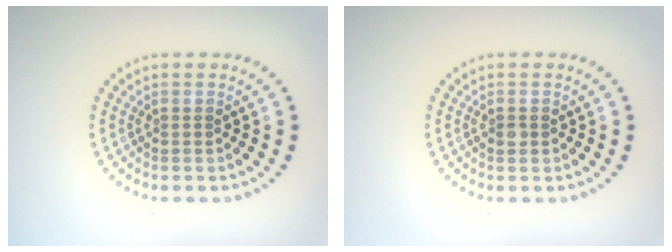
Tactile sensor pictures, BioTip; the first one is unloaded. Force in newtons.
{"total": 0.9, "press": 0.9, "slide": 0.1}